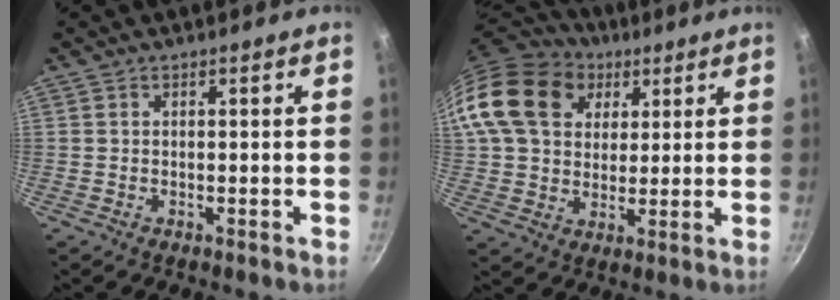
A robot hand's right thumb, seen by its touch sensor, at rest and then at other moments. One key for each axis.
{"total": 19.5, "fx": 6.9, "fy": 14.8, "fz": 10.6, "tx": -0.188, "ty": 0.009, "tz": 0.116}